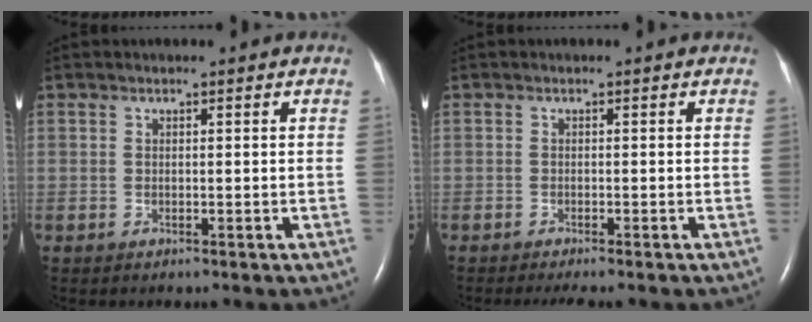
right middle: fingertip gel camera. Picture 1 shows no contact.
{"total": 3.5, "force": [-3.0, 0.1, 1.9], "torque": [-0.024, -0.007, -0.040]}